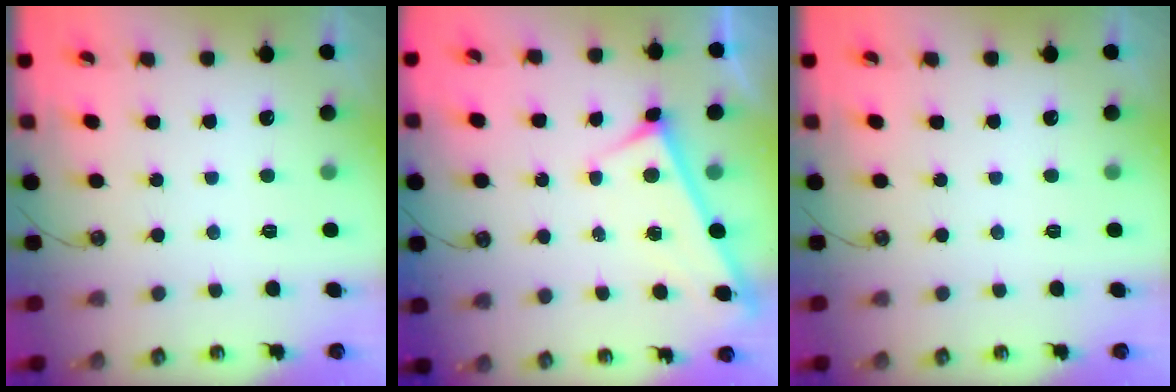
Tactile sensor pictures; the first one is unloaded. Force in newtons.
{"total": 3.3, "press": 3.3, "slide": 0.3}
{"total": 0.0}